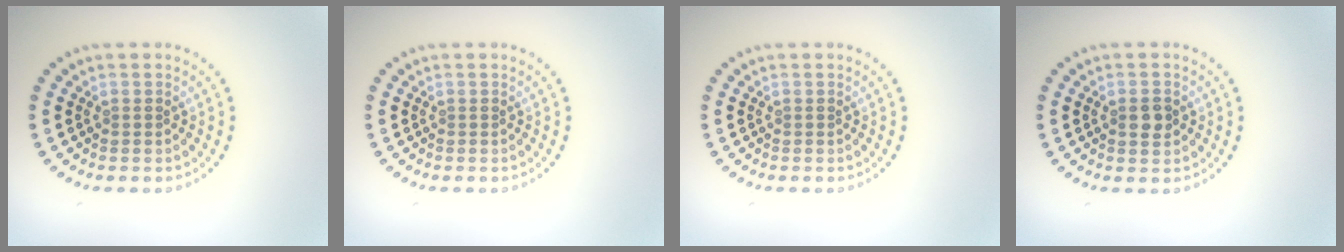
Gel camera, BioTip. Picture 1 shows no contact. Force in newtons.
{"total": 0.0}
{"total": 0.0}
{"total": 1.7, "press": 1.7, "slide": 0.1}